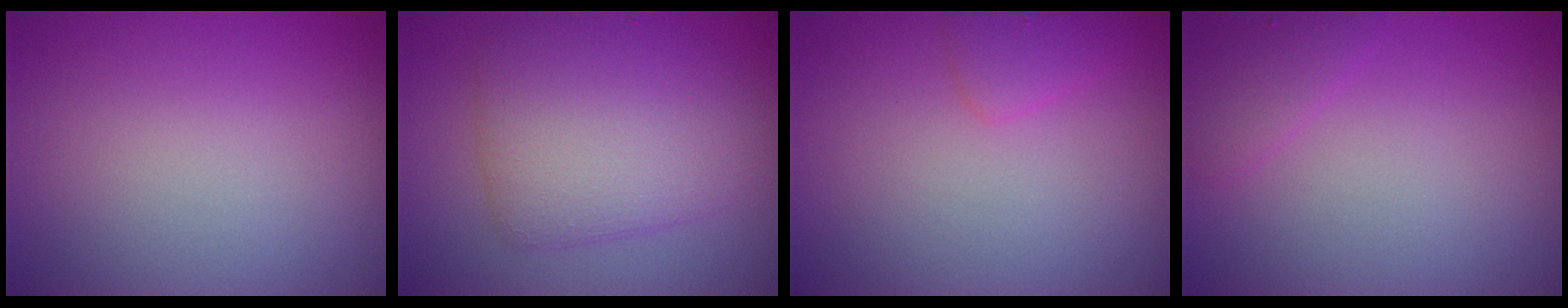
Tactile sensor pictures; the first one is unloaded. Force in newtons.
{"total": 6.0, "press": 6.0, "slide": 0.2}
{"total": 1.6, "press": 1.6, "slide": 0.1}
{"total": 1.4, "press": 1.4, "slide": 0.1}